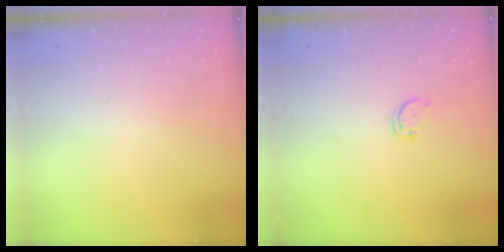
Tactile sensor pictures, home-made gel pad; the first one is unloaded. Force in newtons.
{"total": 2.3, "press": 2.3, "slide": 0.4}